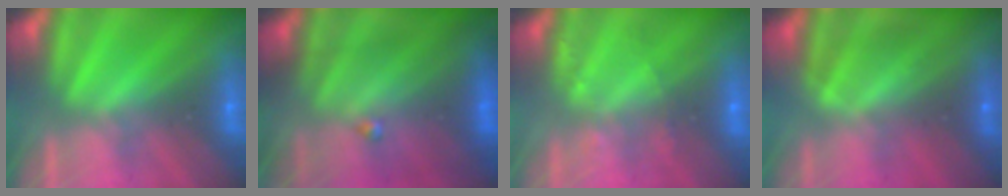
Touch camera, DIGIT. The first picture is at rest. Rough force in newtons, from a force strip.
{"total": 7.4}
{"total": 2.2}
{"total": 1.7}